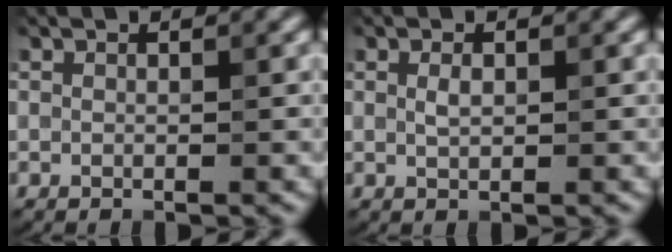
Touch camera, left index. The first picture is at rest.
{"total": 1.3, "force": [0.5, 0.6, 1.0], "torque": [-0.022, 0.000, 0.007]}